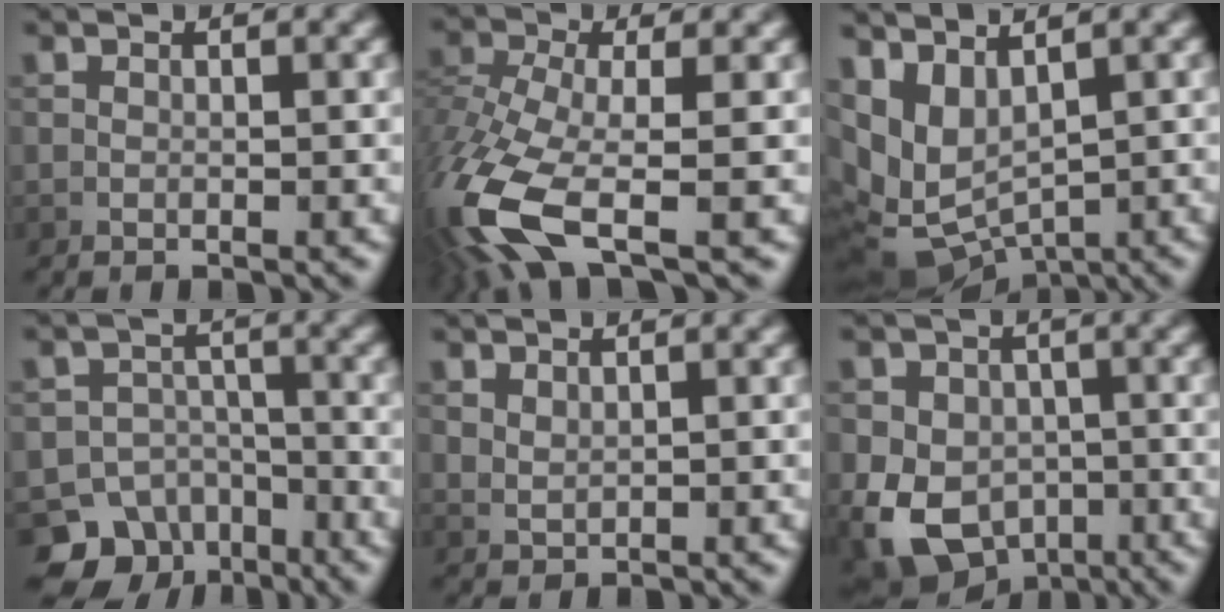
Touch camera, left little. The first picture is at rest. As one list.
[{"total": 11.3, "force": [-5.3, 4.1, 9.0], "torque": [-0.225, -0.021, -0.107]}, {"total": 6.7, "force": [0.4, 4.4, 5.0], "torque": [-0.107, -0.021, 0.035]}, {"total": 8.7, "force": [-5.8, 6.1, 2.0], "torque": [-0.018, -0.009, -0.089]}, {"total": 1.0, "force": [0.8, 0.4, 0.4], "torque": [-0.016, -0.003, 0.021]}, {"total": 10.6, "force": [-3.7, 8.3, 5.4], "torque": [-0.090, -0.025, -0.079]}]